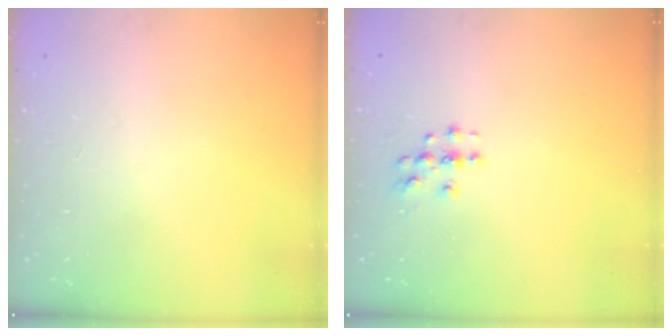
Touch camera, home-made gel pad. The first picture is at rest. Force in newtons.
{"total": 4.3, "press": 4.3, "slide": 0.6}